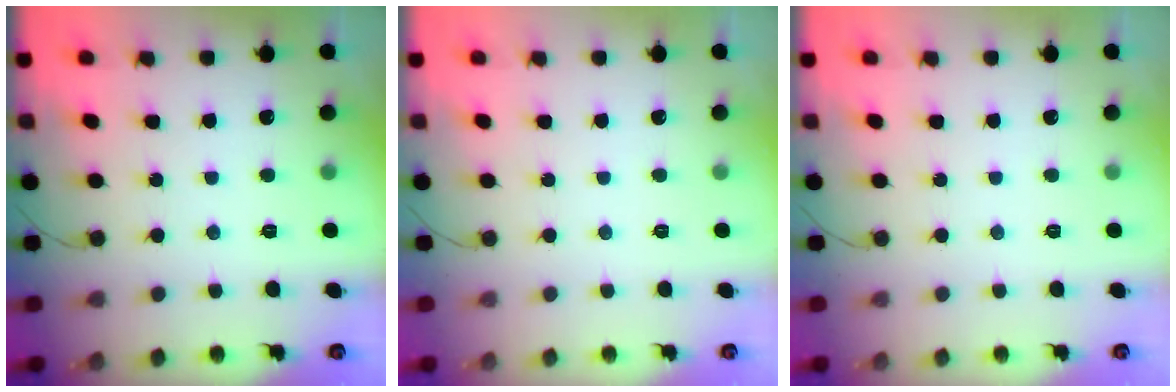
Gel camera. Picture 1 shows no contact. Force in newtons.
{"total": 0.0}
{"total": 0.0}